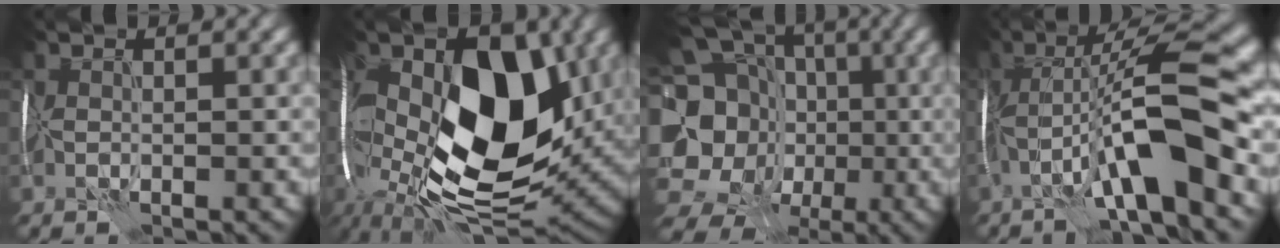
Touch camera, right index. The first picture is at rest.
{"total": 18.5, "force": [0.0, 10.4, 15.2], "torque": [-0.281, 0.003, -0.009]}
{"total": 18.9, "force": [-2.6, 16.8, 8.4], "torque": [-0.174, 0.009, -0.070]}
{"total": 9.9, "force": [-3.2, 1.7, 9.3], "torque": [-0.152, 0.024, -0.059]}